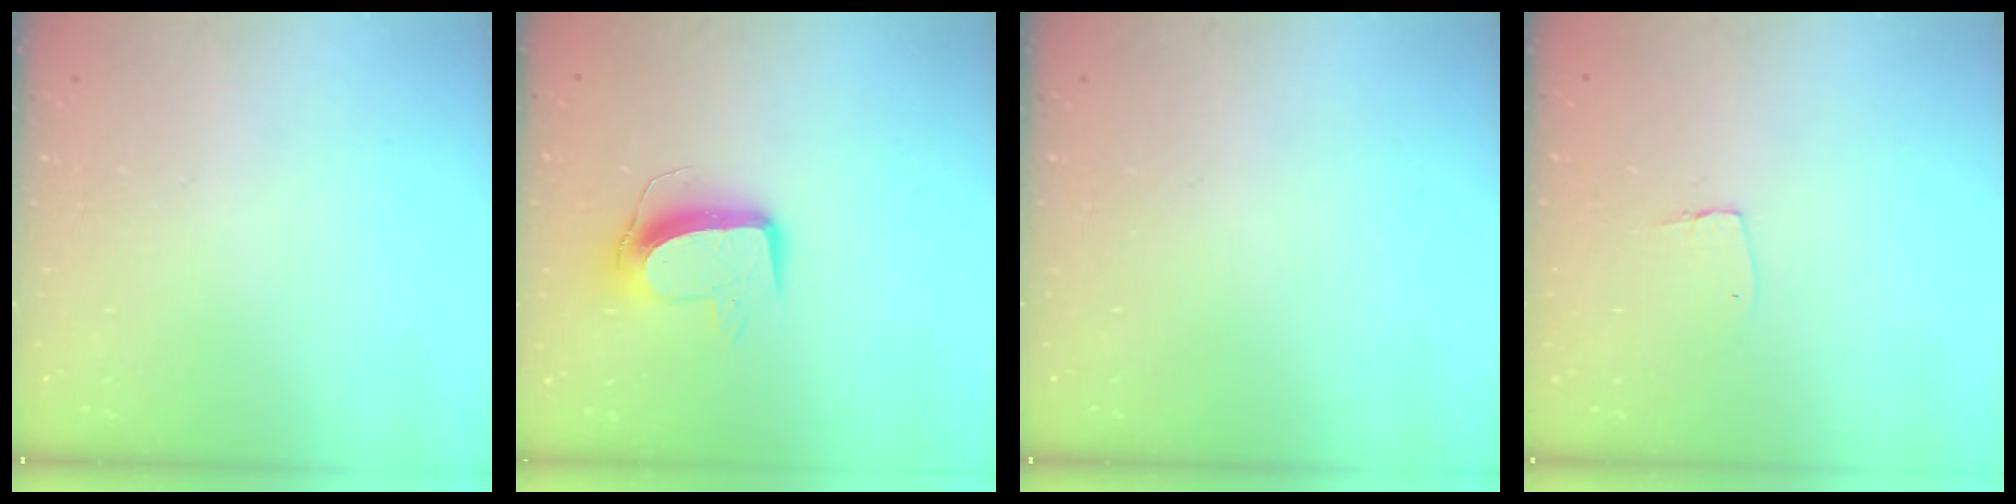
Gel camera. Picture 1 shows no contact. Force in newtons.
{"total": 11.0, "press": 10.9, "slide": 0.7}
{"total": 0.0}
{"total": 4.4, "press": 4.4, "slide": 0.3}